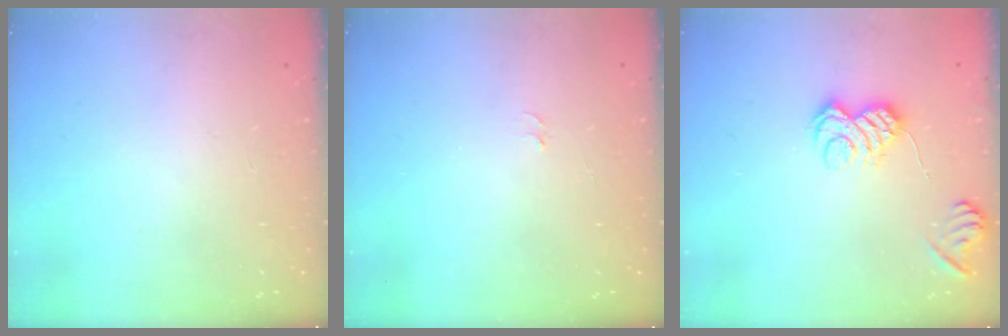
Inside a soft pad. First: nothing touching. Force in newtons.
{"total": 3.2, "press": 3.2, "slide": 0.2}
{"total": 8.4, "press": 8.3, "slide": 1.2}